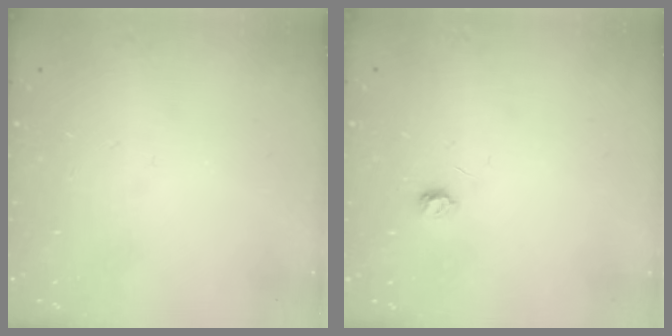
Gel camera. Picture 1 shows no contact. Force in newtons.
{"total": 3.1, "press": 3.1, "slide": 0.5}